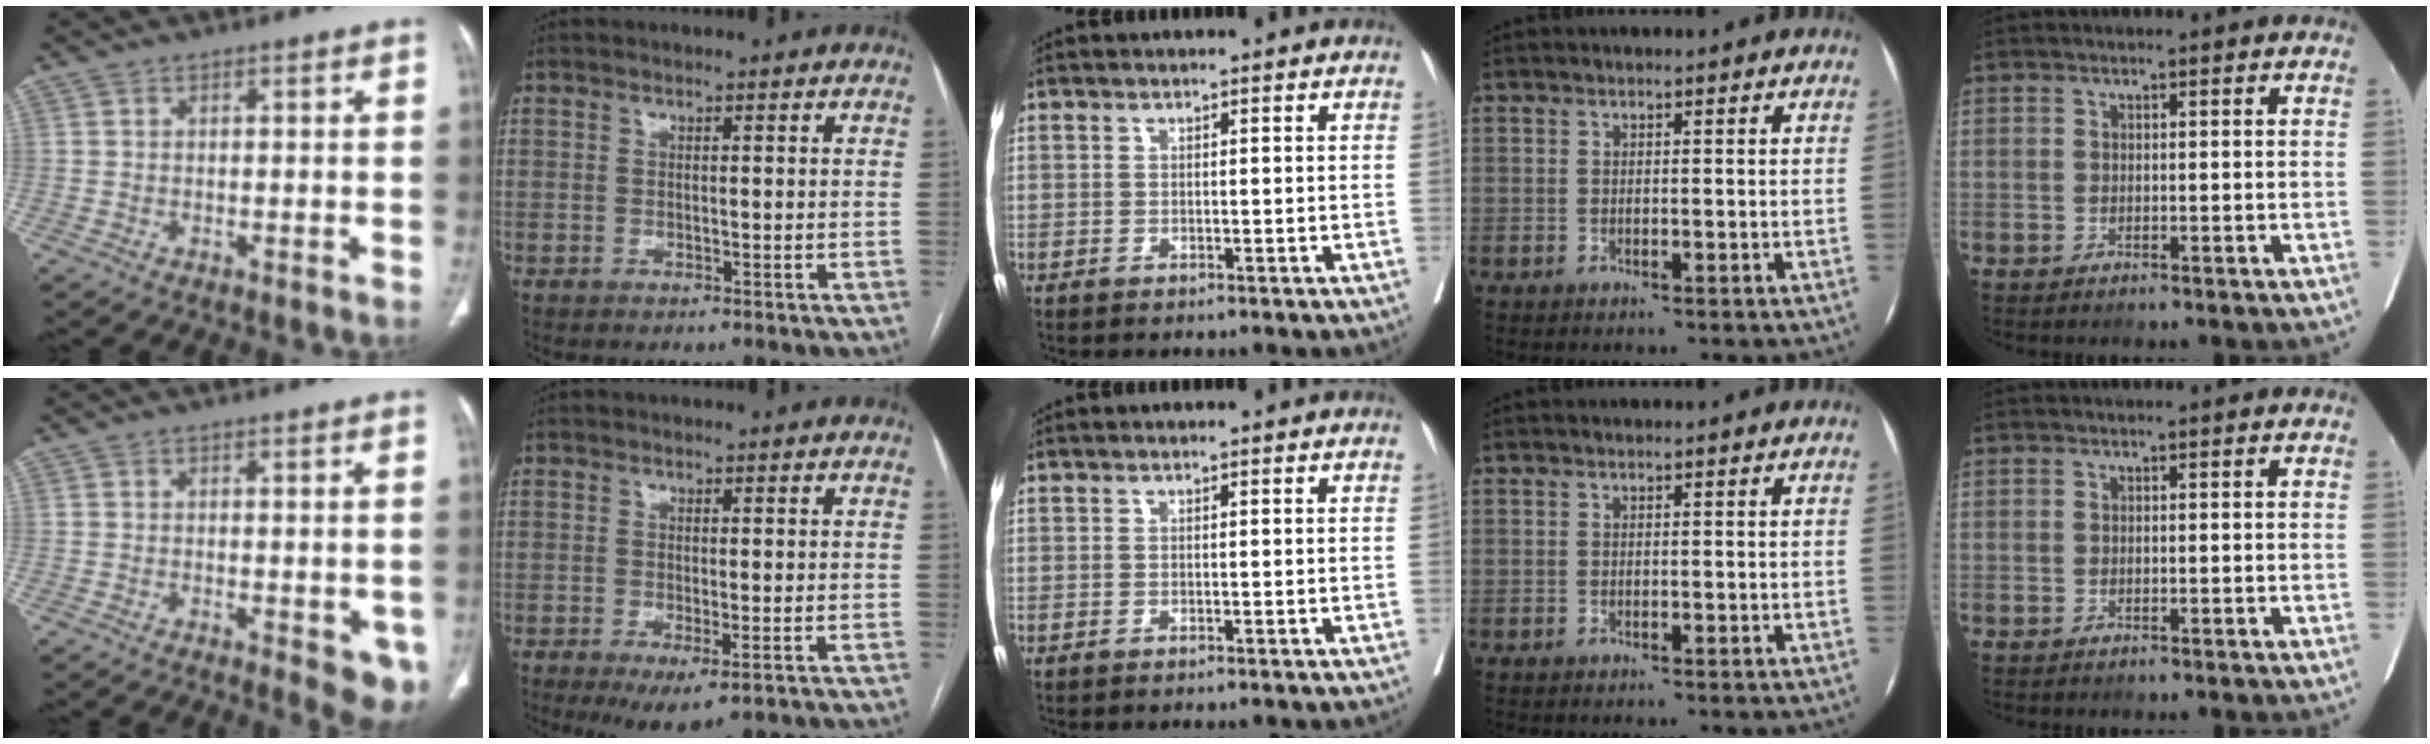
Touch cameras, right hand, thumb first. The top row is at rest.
{"thumb": {"total": 6.9, "force": [-2.4, 2.5, 5.9], "torque": [-0.054, -0.010, -0.030]}, "index": {"total": 4.8, "force": [-2.3, 1.3, 4.0], "torque": [-0.059, -0.012, -0.030]}}